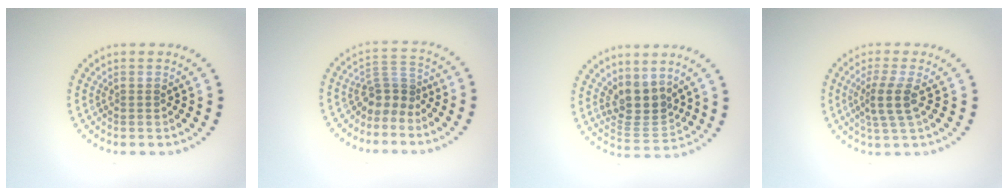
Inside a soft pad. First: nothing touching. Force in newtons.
{"total": 2.8, "press": 1.7, "slide": 2.2}
{"total": 3.5, "press": 2.9, "slide": 2.0}
{"total": 2.9, "press": 2.2, "slide": 1.9}